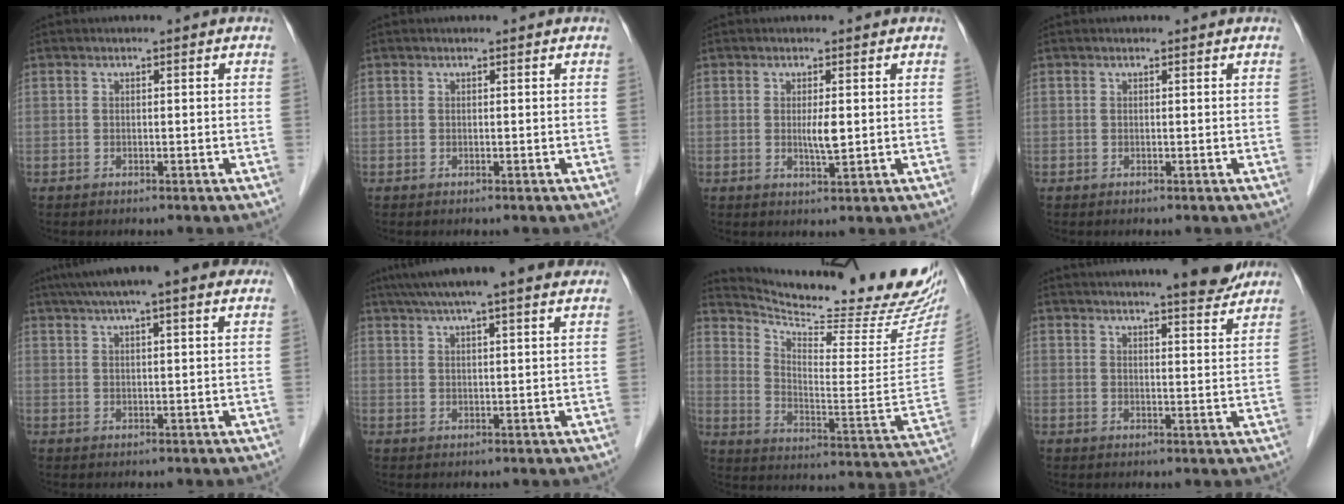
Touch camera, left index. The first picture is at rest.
{"total": 0.0}
{"total": 2.5, "force": [0.4, 0.3, 2.4], "torque": [-0.046, -0.004, 0.008]}
{"total": 0.8, "force": [0.8, 0.1, 0.1], "torque": [-0.007, 0.006, 0.009]}
{"total": 12.6, "force": [9.4, 1.9, 8.2], "torque": [-0.132, 0.047, 0.129]}
{"total": 14.7, "force": [11.9, 1.2, 8.5], "torque": [-0.139, 0.042, 0.162]}
{"total": 25.6, "force": [23.3, 1.9, 10.6], "torque": [-0.177, -0.097, 0.317]}
{"total": 12.2, "force": [10.8, 1.0, 5.5], "torque": [-0.076, 0.000, 0.132]}